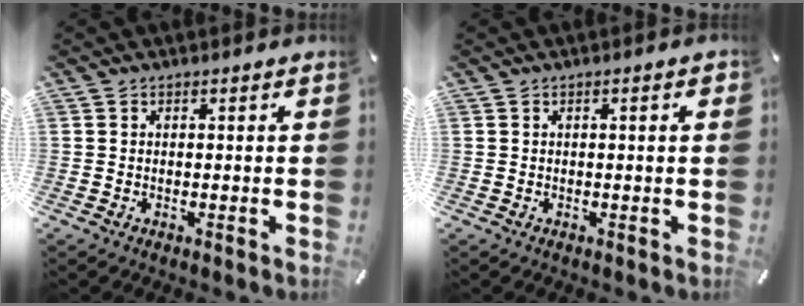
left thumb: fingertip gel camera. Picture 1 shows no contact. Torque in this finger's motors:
{"motor_torque": [-0.06, -0.05, 0.04, 0.08, -0.01]}